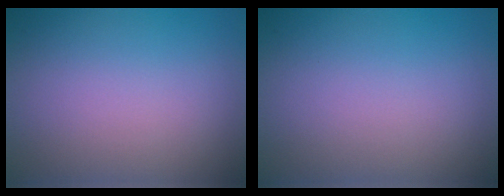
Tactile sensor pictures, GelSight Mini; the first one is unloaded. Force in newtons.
{"total": 0.0}